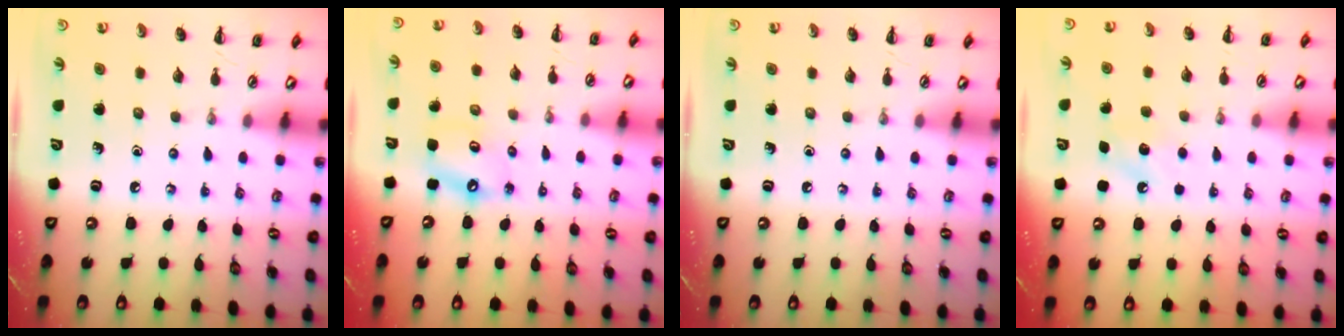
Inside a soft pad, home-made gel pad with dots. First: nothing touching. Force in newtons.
{"total": 7.2, "press": 7.0, "slide": 1.6}
{"total": 0.0}
{"total": 5.6, "press": 5.4, "slide": 1.5}